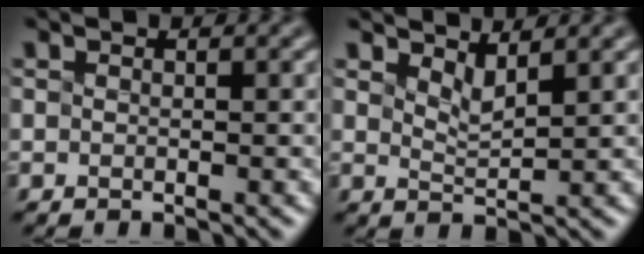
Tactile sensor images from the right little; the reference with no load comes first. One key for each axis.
{"total": 1.3, "fx": 1.3, "fy": -0.3, "fz": 0.3, "tx": -0.010, "ty": 0.004, "tz": 0.045}